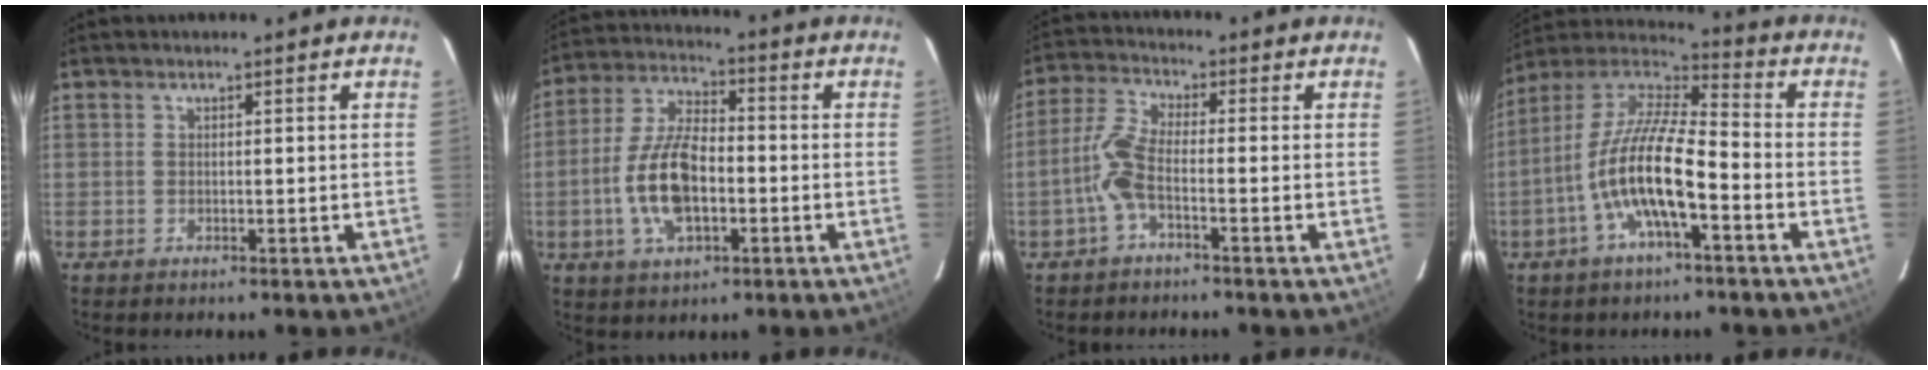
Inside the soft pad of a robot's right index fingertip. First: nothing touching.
{"total": 12.7, "force": [-3.0, 5.9, 10.8], "torque": [-0.227, 0.006, -0.056]}
{"total": 5.6, "force": [-2.3, 1.1, 4.9], "torque": [-0.120, 0.009, -0.050]}
{"total": 14.5, "force": [-5.3, 3.8, 12.9], "torque": [-0.250, -0.003, -0.104]}